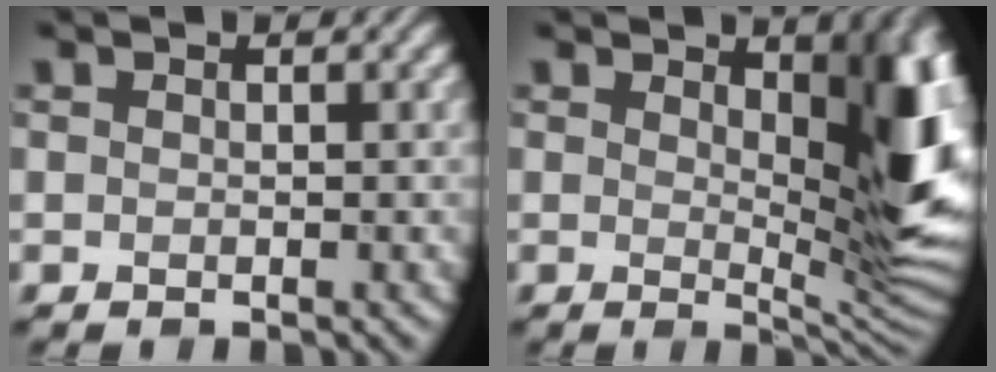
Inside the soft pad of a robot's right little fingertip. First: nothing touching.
{"total": 10.1, "force": [2.1, 3.7, 9.1], "torque": [-0.107, -0.007, 0.037]}